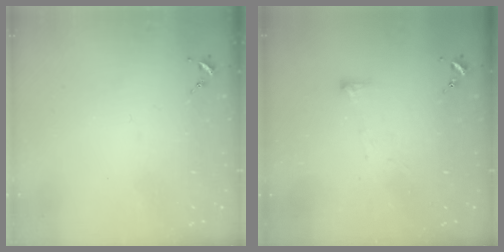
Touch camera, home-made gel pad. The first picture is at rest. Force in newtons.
{"total": 3.5, "press": 3.5, "slide": 0.3}